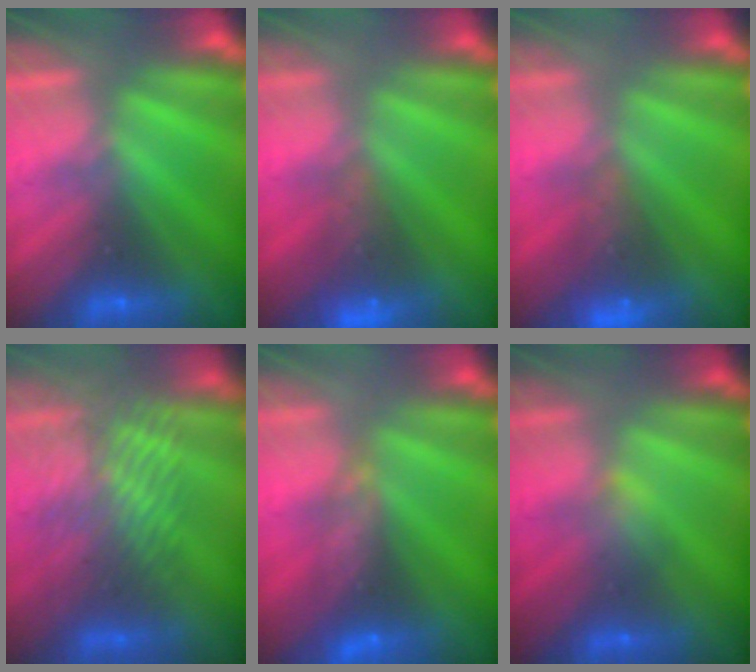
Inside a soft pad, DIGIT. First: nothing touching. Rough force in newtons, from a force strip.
{"total": 8.5}
{"total": 8.5}
{"total": 3.7}
{"total": 8.6}
{"total": 2.7}